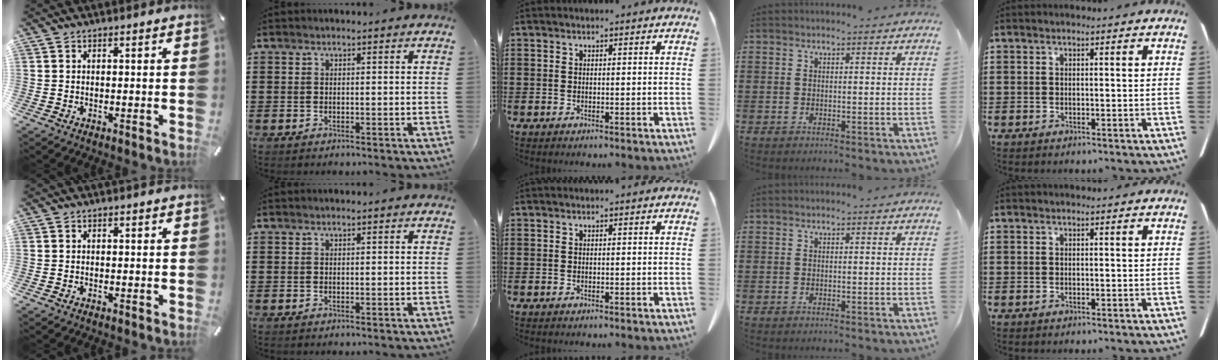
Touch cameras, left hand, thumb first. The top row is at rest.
{}